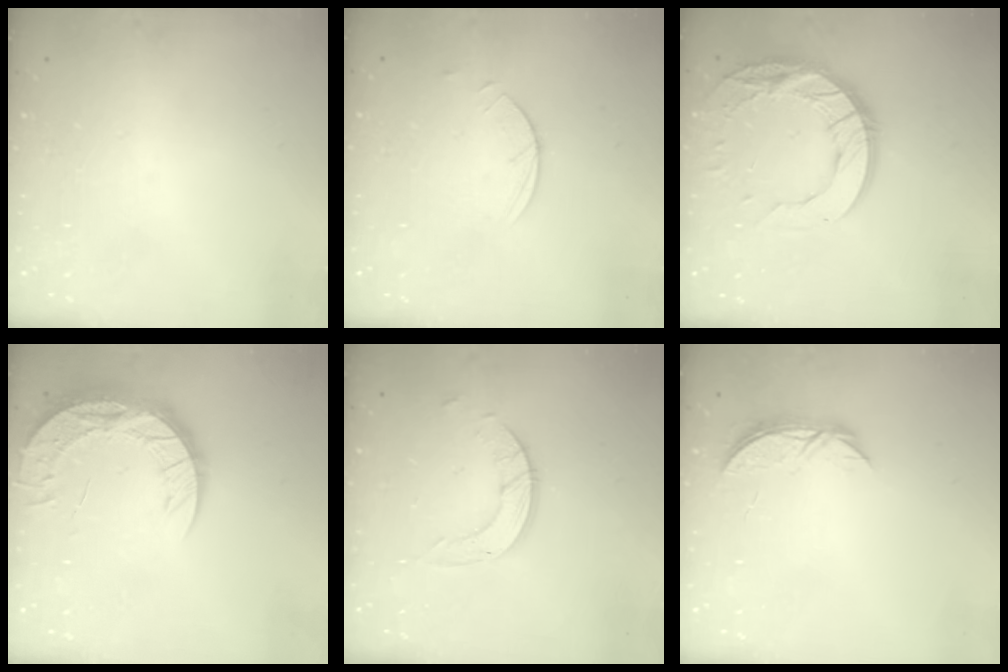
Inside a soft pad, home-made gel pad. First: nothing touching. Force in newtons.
{"total": 2.9, "press": 2.8, "slide": 0.3}
{"total": 14.4, "press": 14.4, "slide": 0.7}
{"total": 13.4, "press": 13.4, "slide": 1.0}
{"total": 5.9, "press": 5.9, "slide": 0.5}
{"total": 5.2, "press": 5.2, "slide": 0.6}